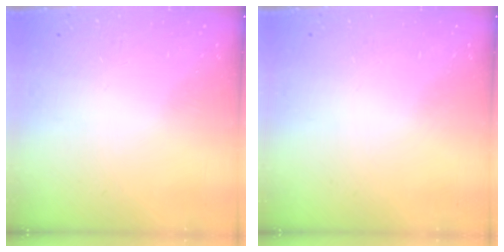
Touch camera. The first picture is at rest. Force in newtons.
{"total": 0.0}